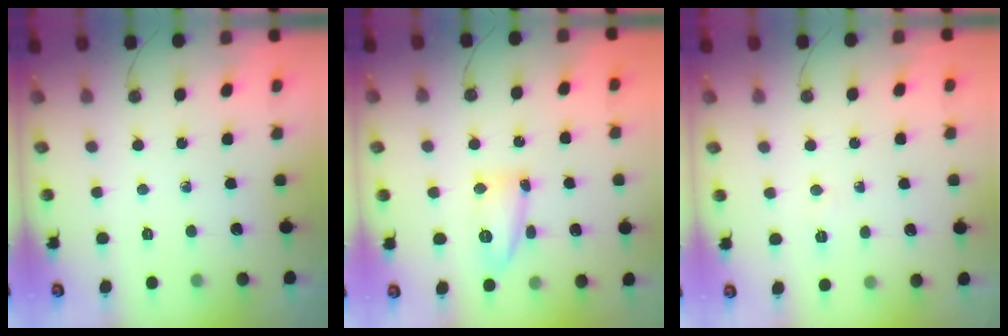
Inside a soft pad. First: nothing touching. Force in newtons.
{"total": 10.6, "press": 10.4, "slide": 2.2}
{"total": 2.4, "press": 2.3, "slide": 0.7}